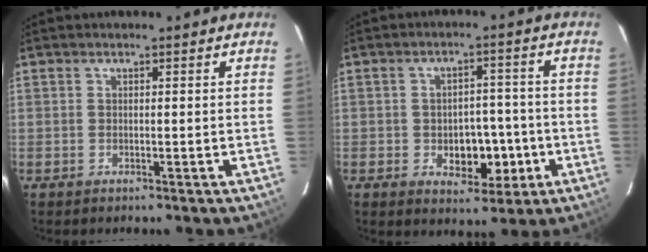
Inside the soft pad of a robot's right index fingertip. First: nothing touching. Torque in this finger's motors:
{"motor_torque": [0.31, 0.09, 0.14, 0.05]}